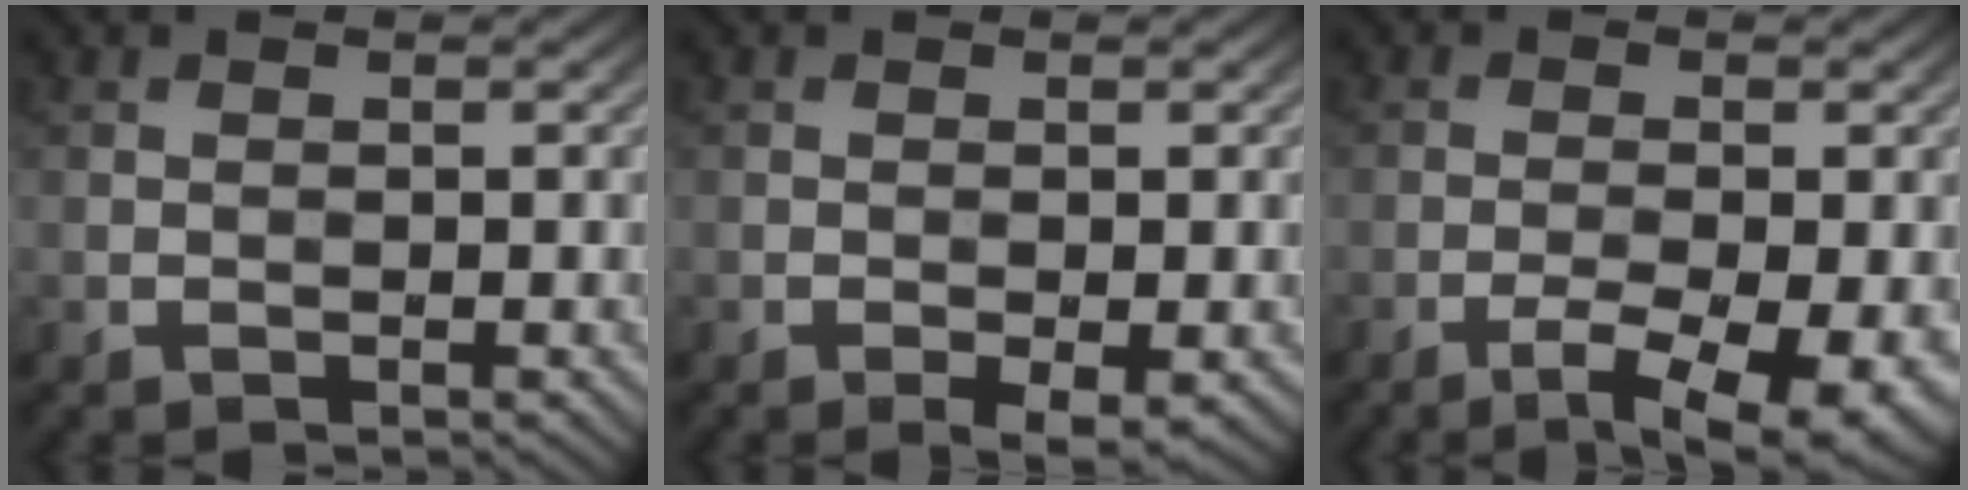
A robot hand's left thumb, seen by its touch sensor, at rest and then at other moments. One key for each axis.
{"total": 1.9, "fx": -0.9, "fy": 0.5, "fz": 1.7, "tx": -0.030, "ty": -0.004, "tz": -0.014}
{"total": 6.9, "fx": -3.7, "fy": 1.7, "fz": 5.6, "tx": -0.093, "ty": -0.010, "tz": -0.054}